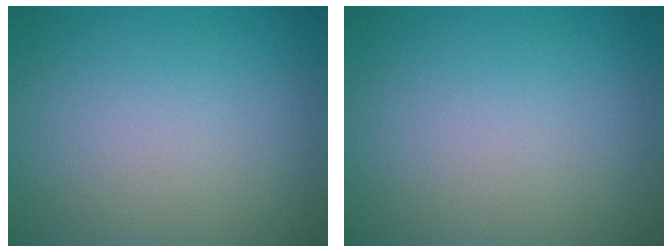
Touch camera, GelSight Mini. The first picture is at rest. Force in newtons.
{"total": 0.0}